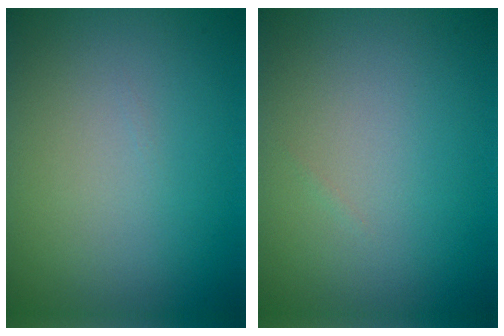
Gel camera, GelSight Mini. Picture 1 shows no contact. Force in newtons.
{"total": 0.0}